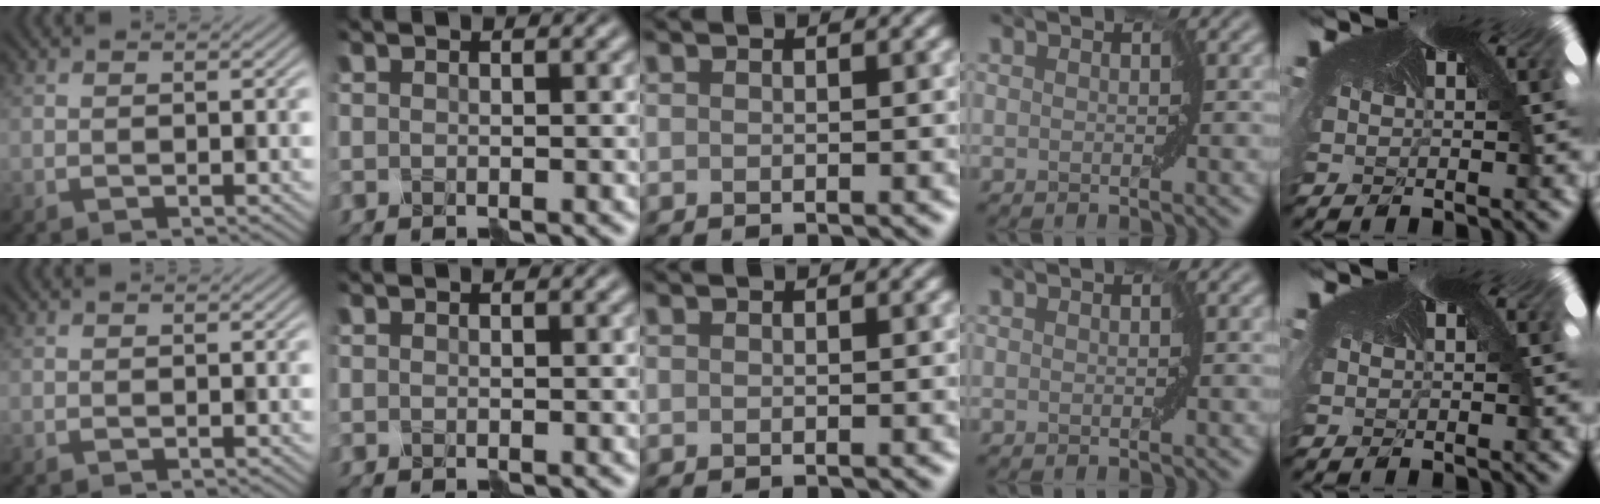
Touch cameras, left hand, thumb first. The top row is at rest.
{}